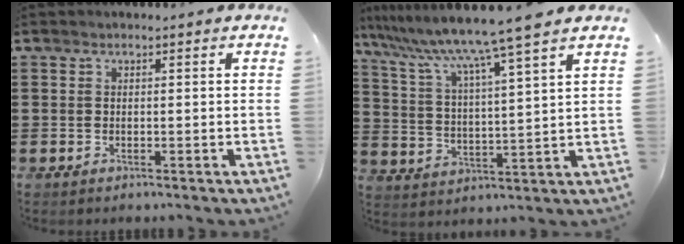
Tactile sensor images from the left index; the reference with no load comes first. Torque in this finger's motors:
{"motor_torque": [1.80, -0.34, 1.05, 0.21]}